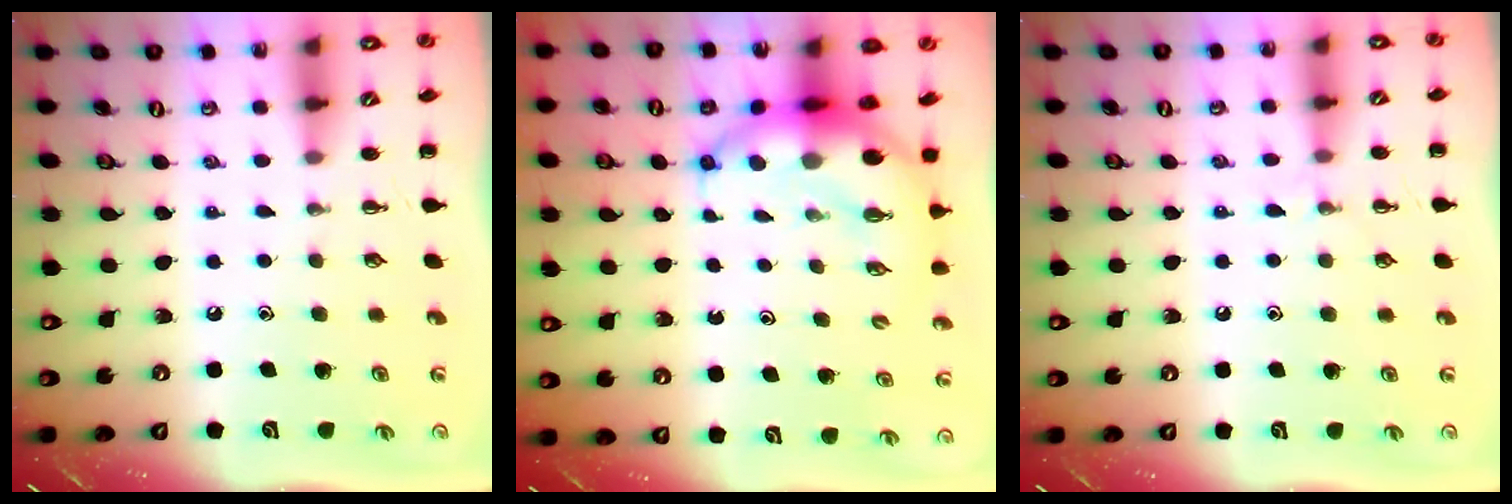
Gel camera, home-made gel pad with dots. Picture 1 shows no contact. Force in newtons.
{"total": 9.4, "press": 9.1, "slide": 2.4}
{"total": 4.6, "press": 4.3, "slide": 1.5}